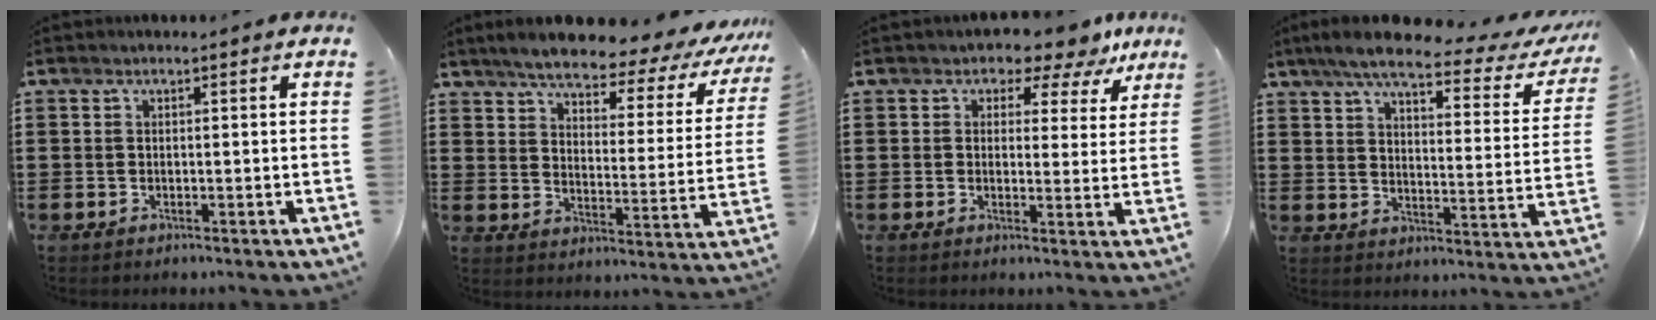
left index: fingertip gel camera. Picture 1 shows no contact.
{"total": 5.6, "force": [4.9, 0.8, 2.5], "torque": [-0.067, -0.038, 0.077]}
{"total": 3.1, "force": [2.5, 1.7, 0.6], "torque": [-0.015, -0.012, 0.039]}
{"total": 7.6, "force": [5.8, 1.0, 4.8], "torque": [-0.108, -0.027, 0.096]}